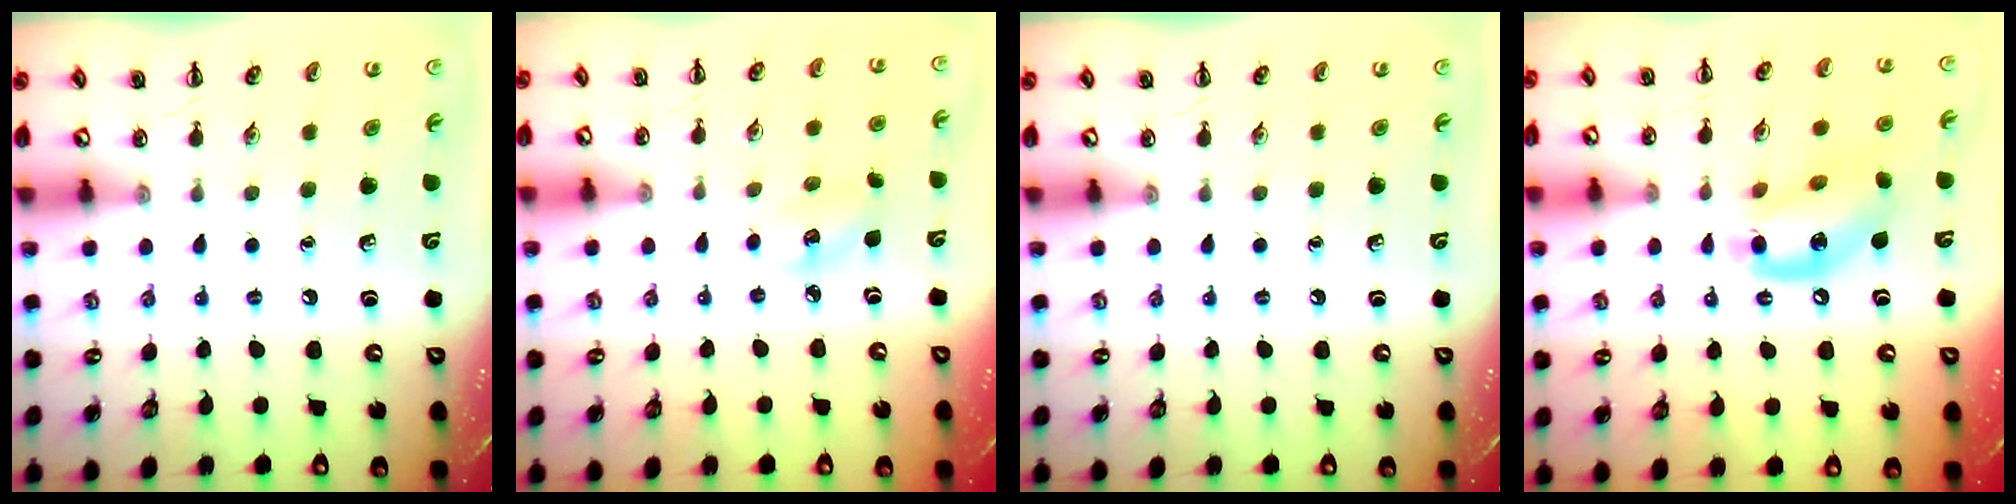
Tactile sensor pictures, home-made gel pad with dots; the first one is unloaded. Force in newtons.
{"total": 4.5, "press": 4.4, "slide": 1.0}
{"total": 0.0}
{"total": 14.5, "press": 14.4, "slide": 2.3}